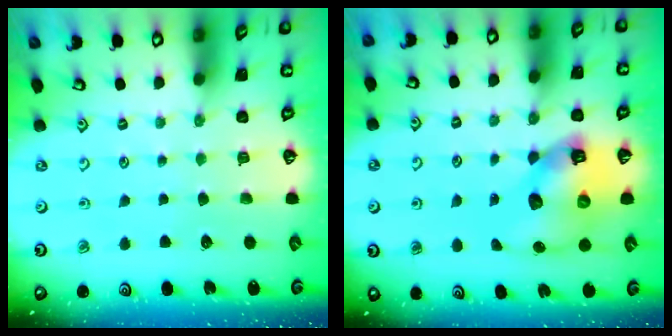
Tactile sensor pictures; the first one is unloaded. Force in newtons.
{"total": 12.5, "press": 12.4, "slide": 1.8}